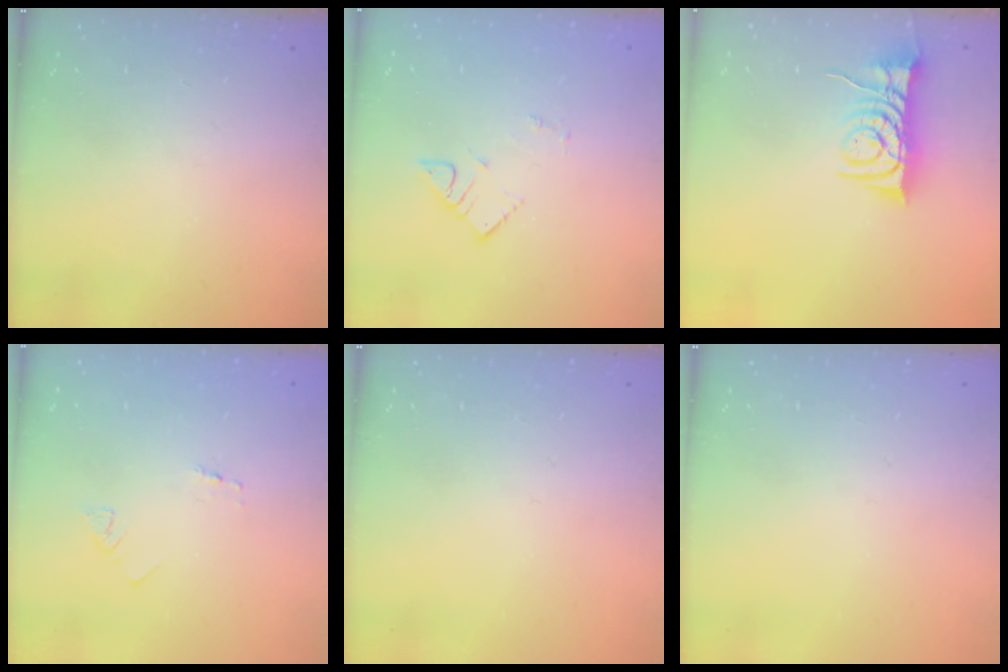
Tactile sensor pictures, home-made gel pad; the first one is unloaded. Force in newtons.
{"total": 3.2, "press": 3.2, "slide": 0.1}
{"total": 8.8, "press": 8.8, "slide": 0.5}
{"total": 1.3, "press": 1.2, "slide": 0.1}
{"total": 0.0}
{"total": 0.0}